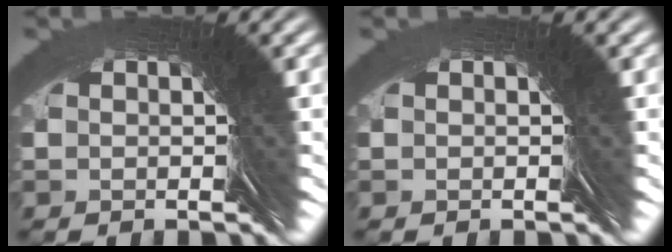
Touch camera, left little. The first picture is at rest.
{"total": 0.0}